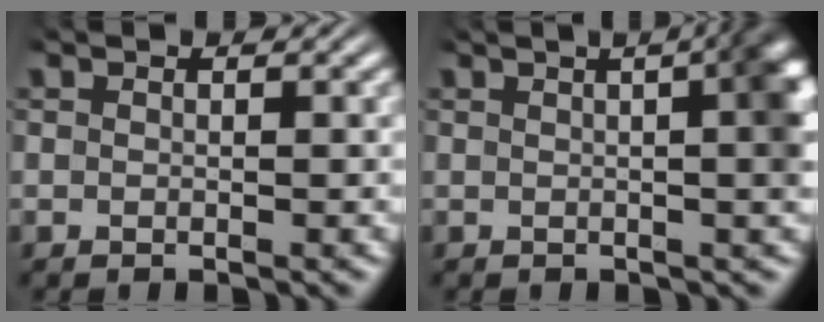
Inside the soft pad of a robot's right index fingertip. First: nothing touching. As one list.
[{"total": 9.3, "force": [2.1, 3.6, 8.3], "torque": [-0.063, 0.035, 0.017]}]